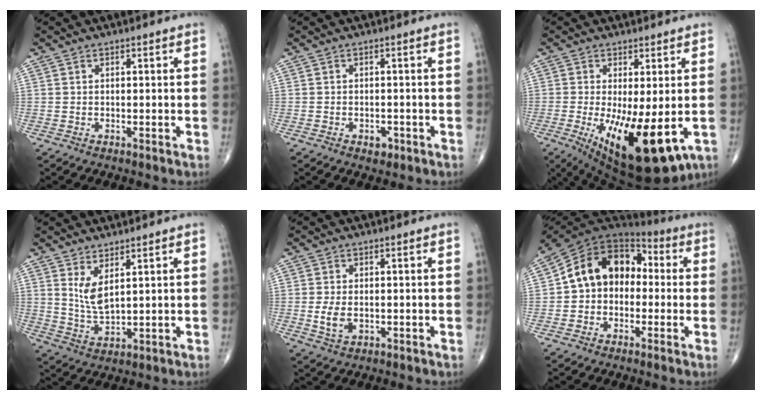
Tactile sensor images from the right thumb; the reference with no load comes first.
{"total": 2.1, "force": [-1.1, 1.4, 1.1], "torque": [-0.007, 0.004, -0.011]}
{"total": 16.2, "force": [-3.9, 5.5, 14.7], "torque": [-0.229, -0.030, -0.040]}
{"total": 5.4, "force": [2.6, 1.8, 4.4], "torque": [-0.089, -0.030, 0.062]}
{"total": 3.9, "force": [-0.5, 2.4, 3.1], "torque": [-0.062, -0.004, -0.005]}
{"total": 14.6, "force": [0.3, 10.9, 9.7], "torque": [-0.126, 0.048, -0.011]}